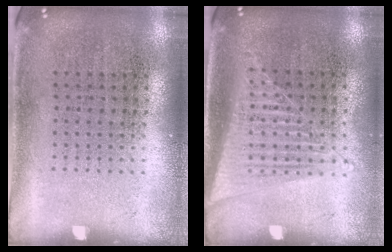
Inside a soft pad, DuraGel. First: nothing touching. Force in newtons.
{"total": 1.4, "press": 1.3, "slide": 0.6}